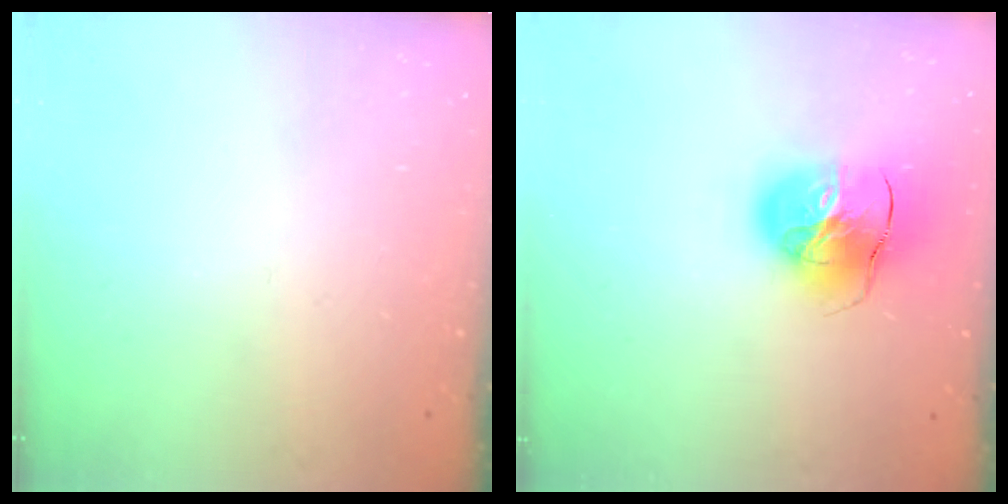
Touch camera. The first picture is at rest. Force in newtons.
{"total": 14.1, "press": 14.0, "slide": 2.0}